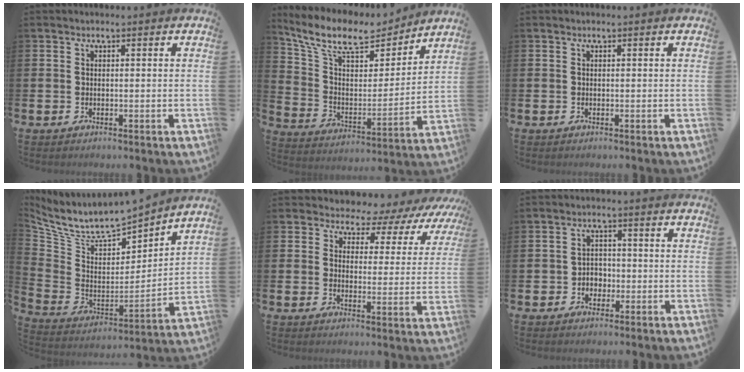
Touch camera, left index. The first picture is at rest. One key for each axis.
{"total": 11.3, "fx": 9.9, "fy": 3.5, "fz": 4.2, "tx": -0.121, "ty": -0.063, "tz": 0.170}
{"total": 0.0}
{"total": 8.6, "fx": 7.8, "fy": 1.8, "fz": 2.9, "tx": -0.093, "ty": -0.064, "tz": 0.133}
{"total": 4.3, "fx": 3.9, "fy": 1.9, "fz": 0.2, "tx": -0.009, "ty": -0.048, "tz": 0.057}
{"total": 2.5, "fx": -0.9, "fy": 2.1, "fz": 0.9, "tx": -0.014, "ty": 0.004, "tz": -0.023}